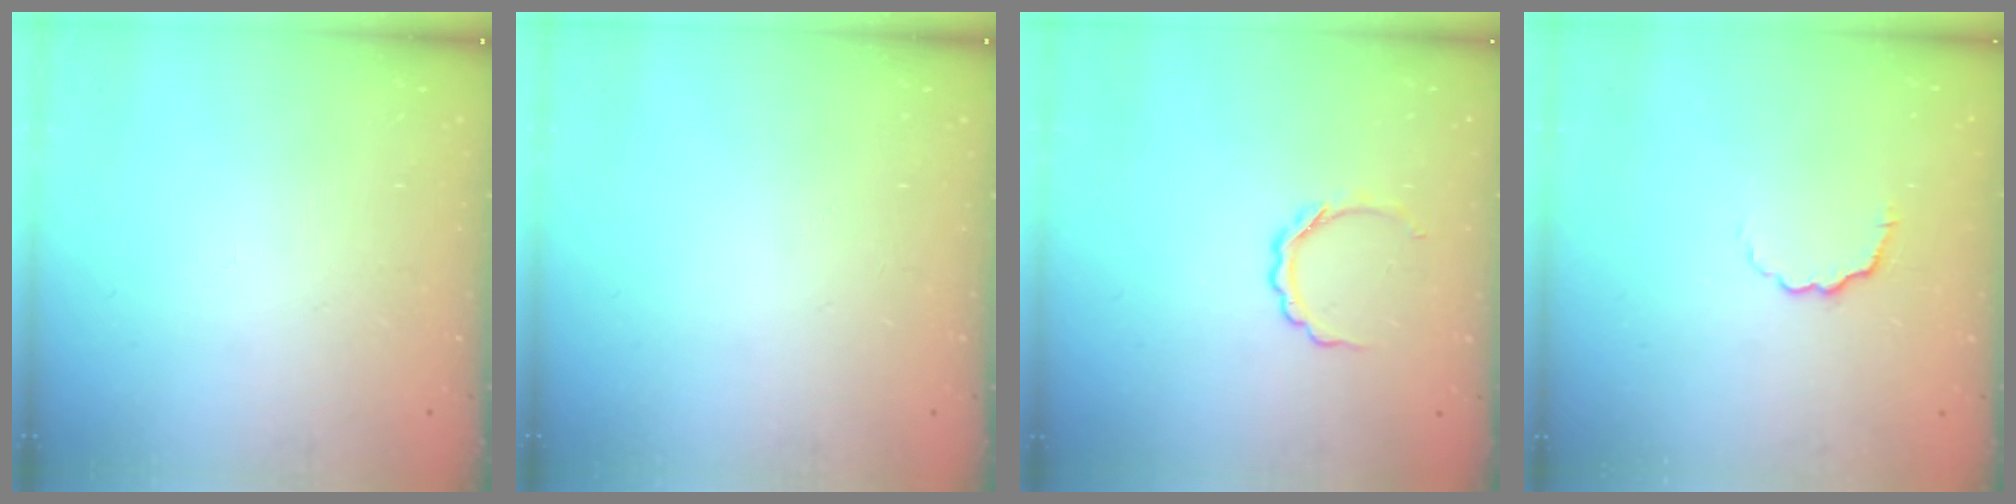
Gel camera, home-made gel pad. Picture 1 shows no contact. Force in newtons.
{"total": 0.0}
{"total": 4.5, "press": 4.4, "slide": 0.9}
{"total": 3.3, "press": 3.2, "slide": 1.0}